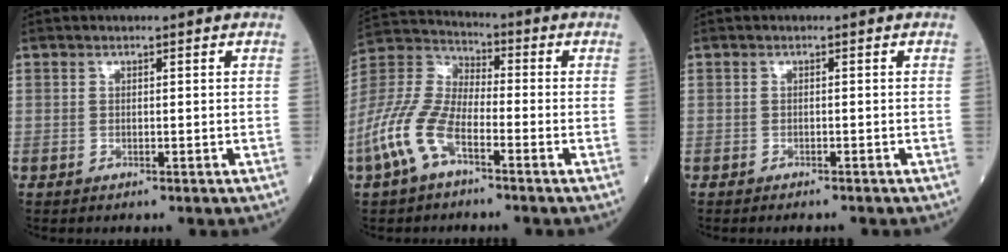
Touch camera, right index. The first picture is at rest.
{"total": 11.2, "force": [-5.4, 4.6, 8.7], "torque": [-0.218, 0.004, -0.112]}
{"total": 1.8, "force": [-1.7, 0.4, 0.6], "torque": [-0.007, -0.003, -0.019]}